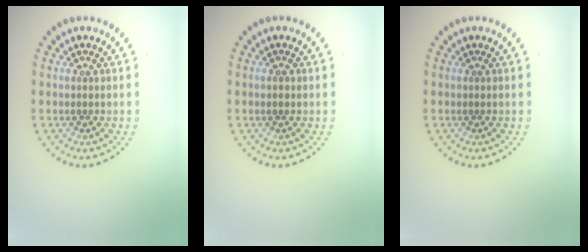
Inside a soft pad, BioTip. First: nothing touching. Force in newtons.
{"total": 0.9, "press": 0.9, "slide": 0.1}
{"total": 0.0}